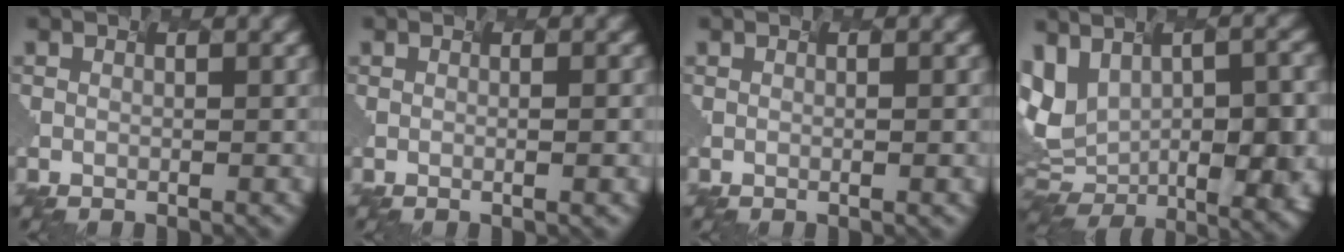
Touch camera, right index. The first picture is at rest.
{"total": 2.8, "force": [0.2, 1.4, 2.5], "torque": [-0.001, 0.019, -0.013]}
{"total": 1.6, "force": [0.2, 0.8, 1.4], "torque": [0.002, 0.007, -0.013]}
{"total": 13.1, "force": [0.8, 8.0, 10.3], "torque": [-0.200, -0.002, 0.052]}